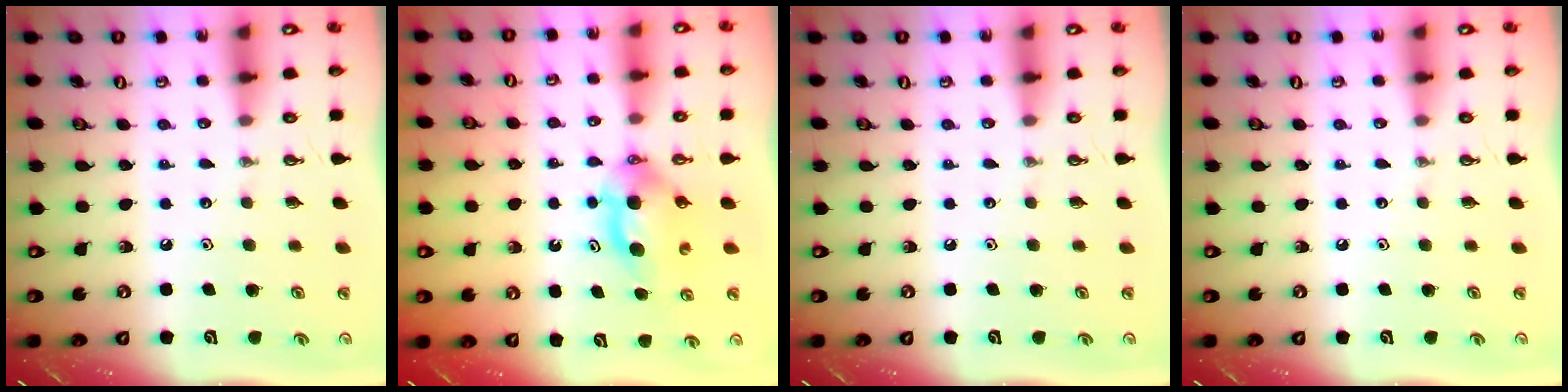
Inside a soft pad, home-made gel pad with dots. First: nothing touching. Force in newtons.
{"total": 5.8, "press": 5.7, "slide": 1.2}
{"total": 0.0}
{"total": 0.0}